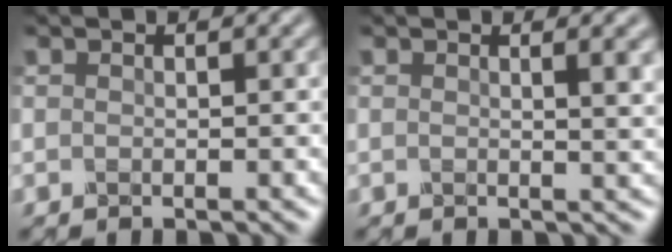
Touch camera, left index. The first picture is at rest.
{"total": 2.5, "force": [0.8, 0.8, 2.3], "torque": [-0.017, 0.003, 0.007]}